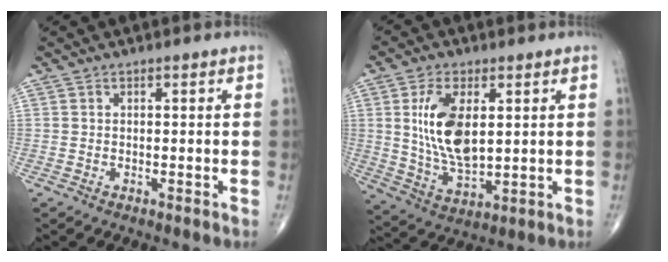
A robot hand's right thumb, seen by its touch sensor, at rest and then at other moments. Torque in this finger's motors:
{"motor_torque": [-0.62, 1.15, 1.48, 0.24, 0.44]}